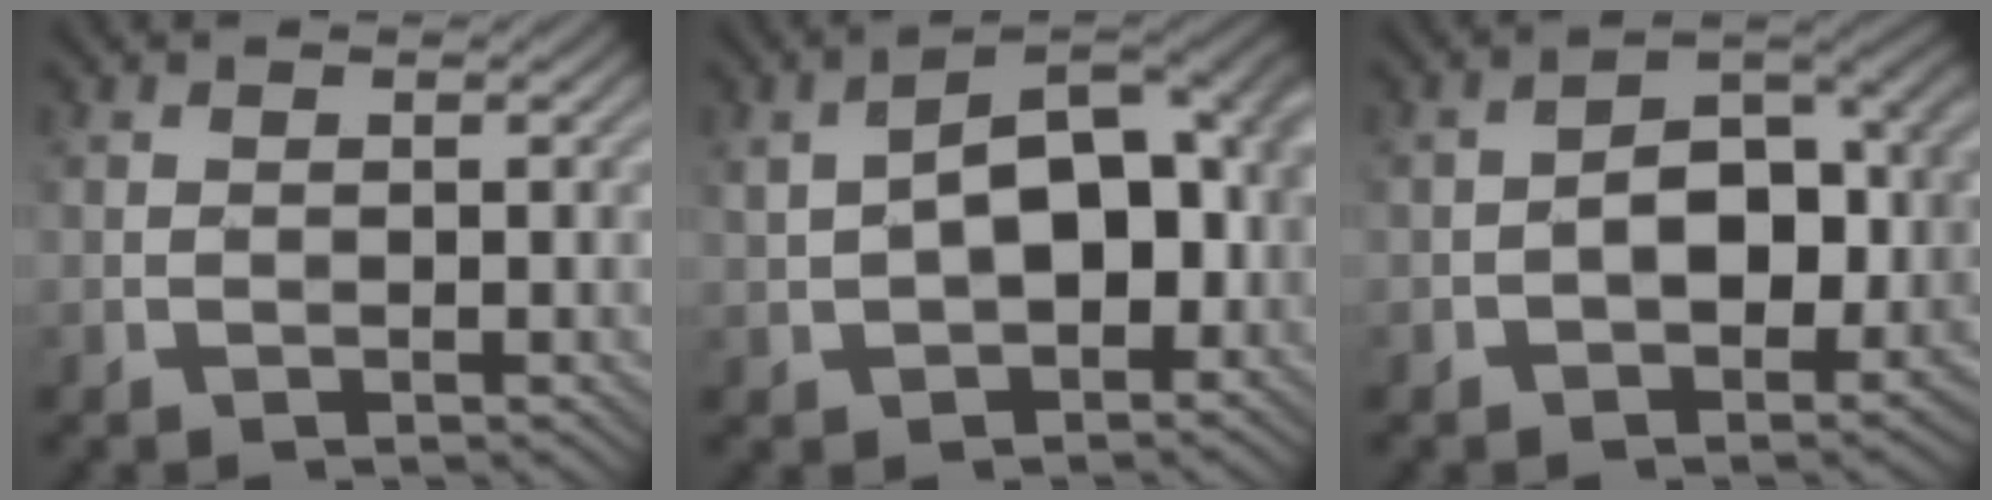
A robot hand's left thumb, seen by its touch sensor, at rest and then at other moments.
{"total": 12.5, "force": [-0.1, 7.6, 9.9], "torque": [-0.166, 0.002, 0.004]}
{"total": 7.5, "force": [-2.2, 4.6, 5.5], "torque": [-0.069, 0.004, -0.045]}